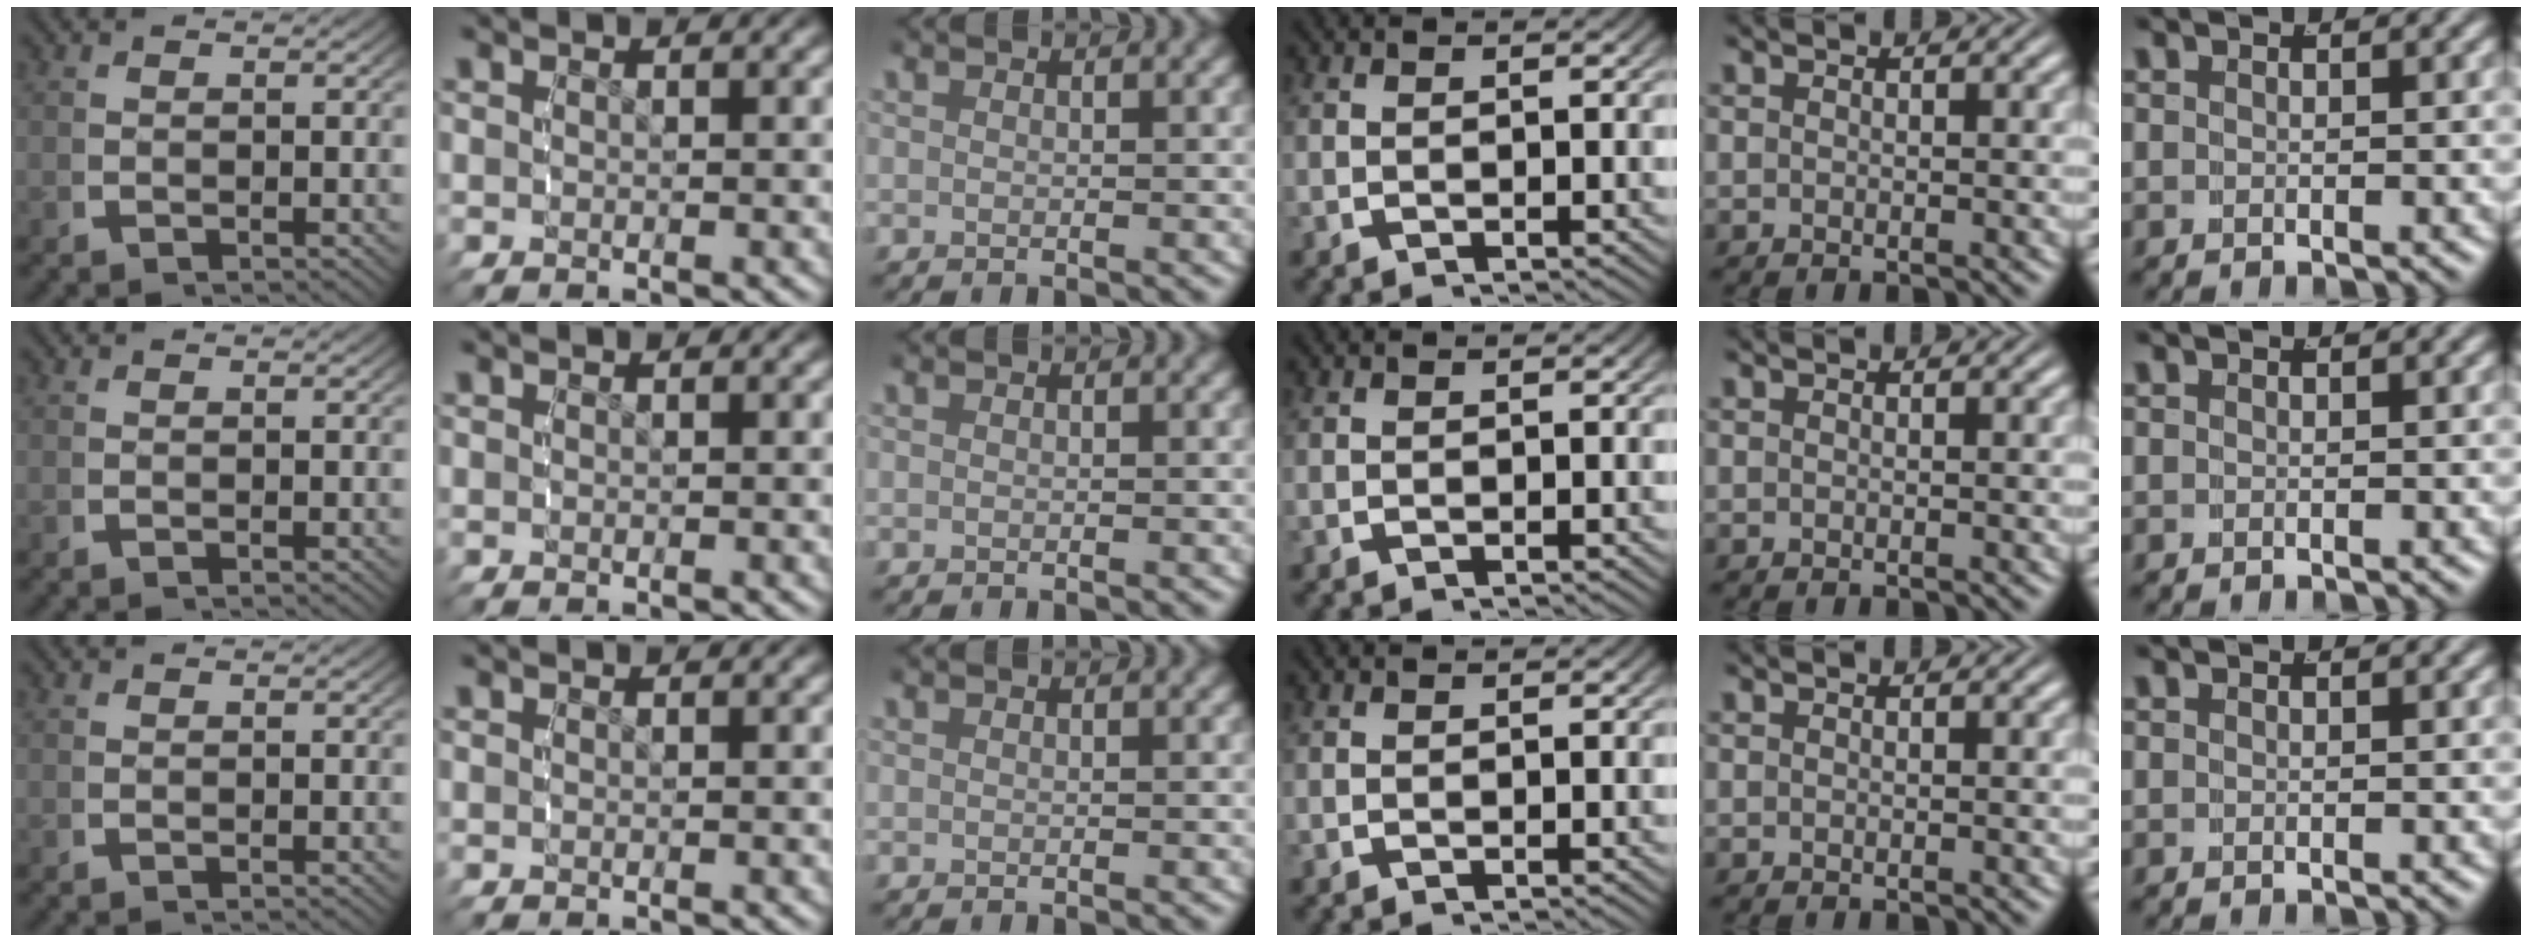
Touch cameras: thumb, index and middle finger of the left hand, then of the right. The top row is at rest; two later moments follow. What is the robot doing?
{"motion": "reach", "object": "toothpaste"}